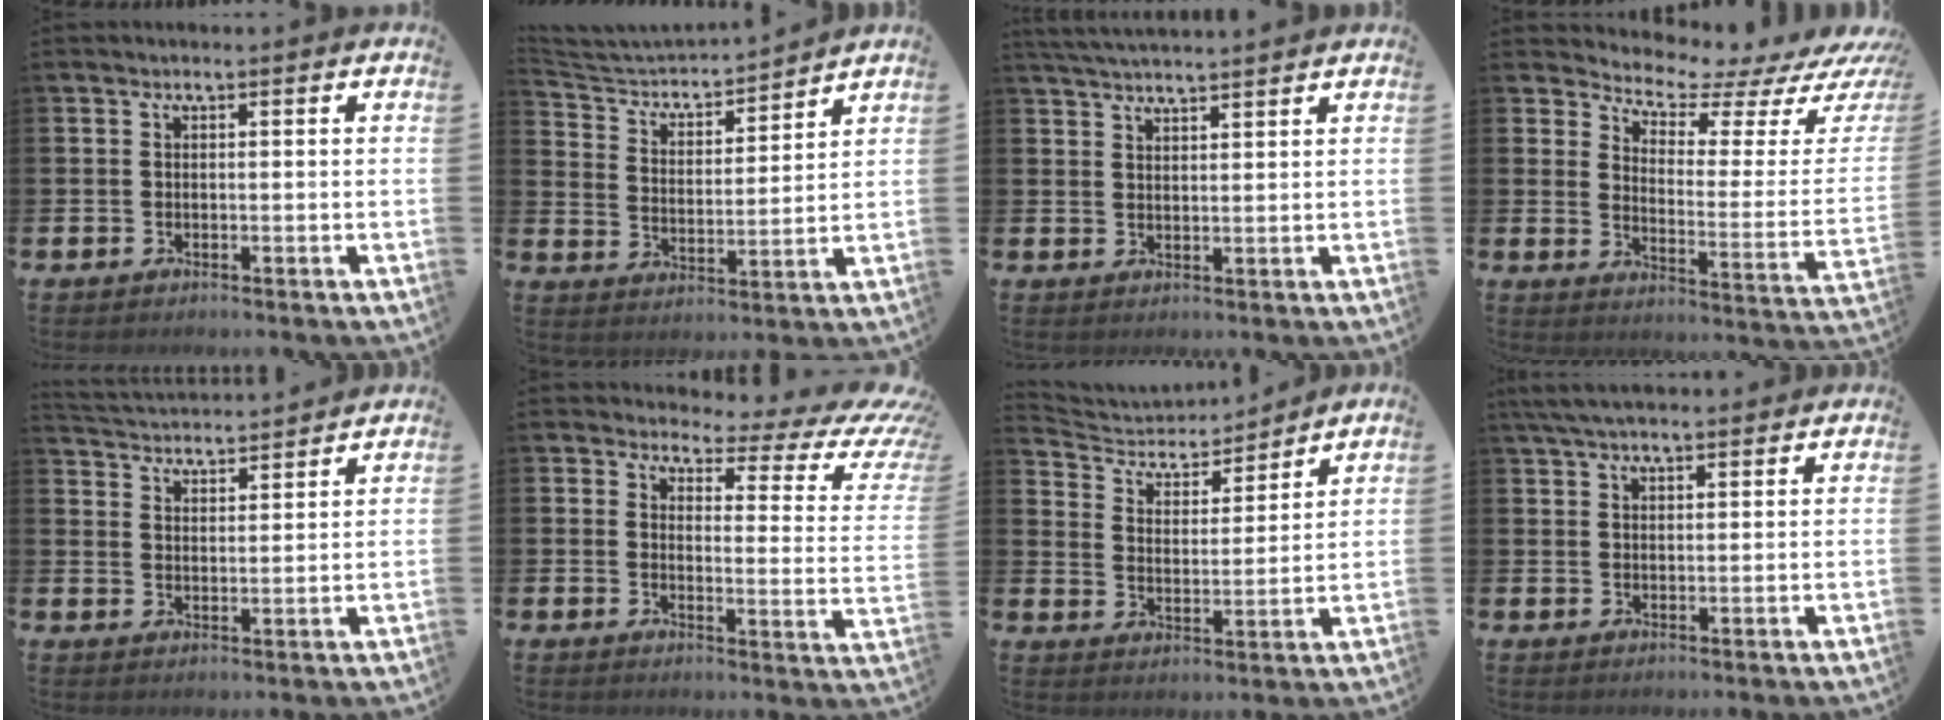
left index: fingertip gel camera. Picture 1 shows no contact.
{"total": 4.5, "force": [4.4, 0.9, 0.6], "torque": [-0.040, -0.038, 0.070]}
{"total": 3.4, "force": [3.4, -0.2, 0.3], "torque": [-0.012, -0.013, 0.062]}
{"total": 5.3, "force": [5.2, 0.9, 0.6], "torque": [-0.030, -0.061, 0.081]}
{"total": 4.2, "force": [4.1, 0.2, -0.4], "torque": [-0.013, -0.027, 0.074]}
{"total": 3.3, "force": [2.4, 1.8, 1.5], "torque": [-0.017, -0.036, 0.025]}
{"total": 4.9, "force": [4.6, 1.5, 0.5], "torque": [-0.040, -0.033, 0.076]}
{"total": 4.2, "force": [3.6, 0.9, 1.9], "torque": [-0.044, -0.004, 0.067]}